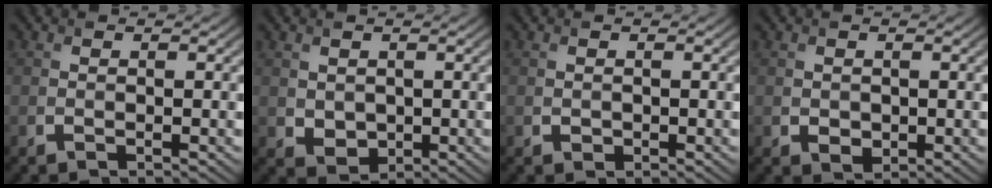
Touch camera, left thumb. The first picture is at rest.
{"total": 2.5, "force": [0.7, 2.1, 1.2], "torque": [-0.036, -0.008, 0.018]}
{"total": 0.5, "force": [-0.1, 0.5, 0.1], "torque": [0.000, -0.006, -0.002]}
{"total": 1.3, "force": [0.0, 1.2, 0.6], "torque": [-0.019, -0.007, 0.004]}